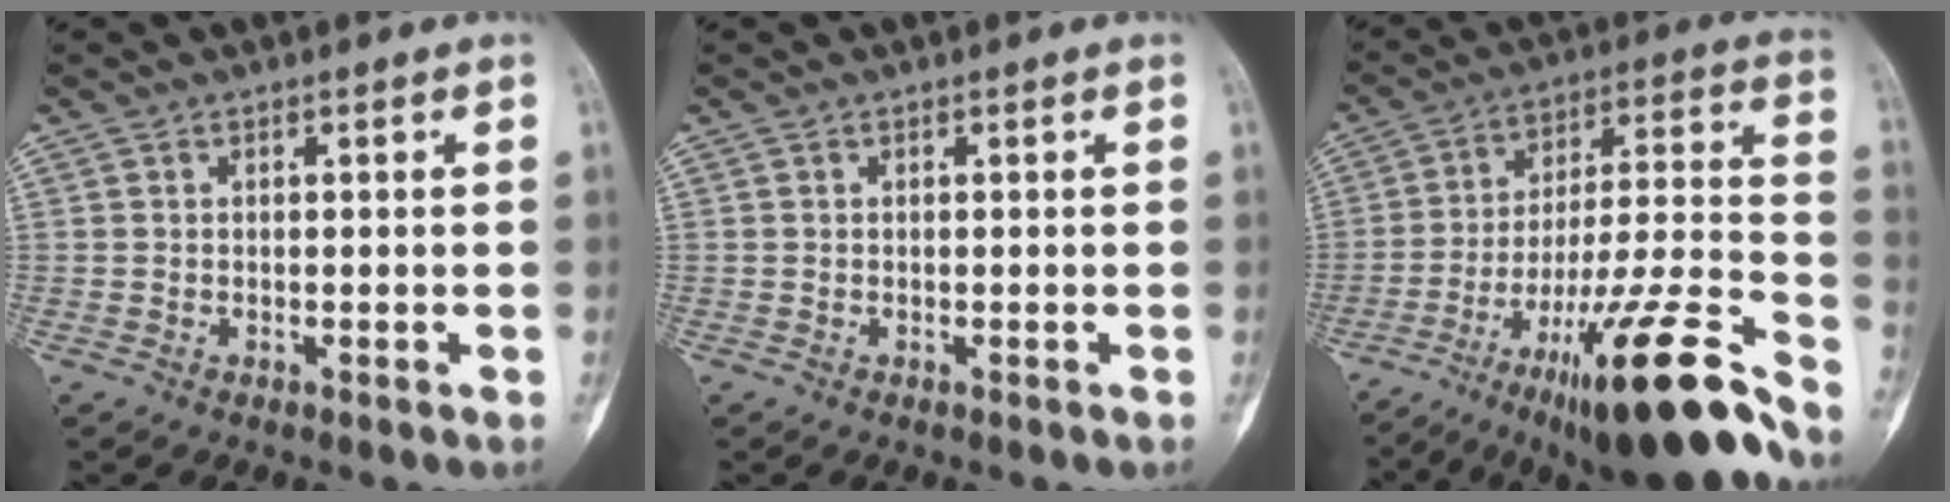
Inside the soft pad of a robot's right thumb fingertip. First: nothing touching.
{"total": 0.0}
{"total": 26.1, "force": [-17.4, 3.7, 19.1], "torque": [-0.253, 0.083, -0.278]}